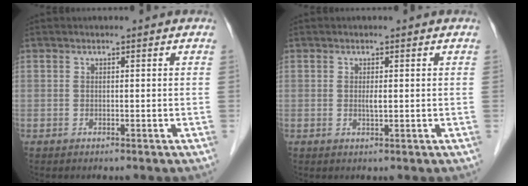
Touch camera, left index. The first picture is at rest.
{"total": 1.1, "force": [0.1, 0.1, 1.1], "torque": [-0.024, -0.002, 0.002]}